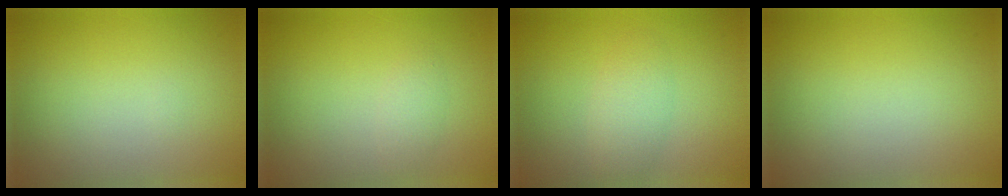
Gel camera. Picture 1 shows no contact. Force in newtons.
{"total": 1.1, "press": 1.1, "slide": 0.0}
{"total": 1.5, "press": 1.5, "slide": 0.0}
{"total": 0.0}